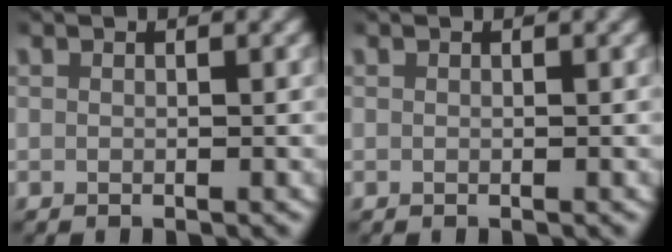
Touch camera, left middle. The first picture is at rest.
{"total": 0.0}